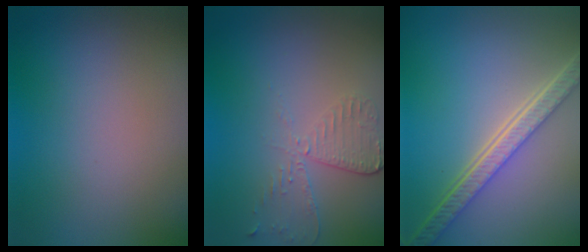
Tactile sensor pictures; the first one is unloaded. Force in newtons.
{"total": 2.9, "press": 2.6, "slide": 1.4}
{"total": 5.5, "press": 4.1, "slide": 3.6}